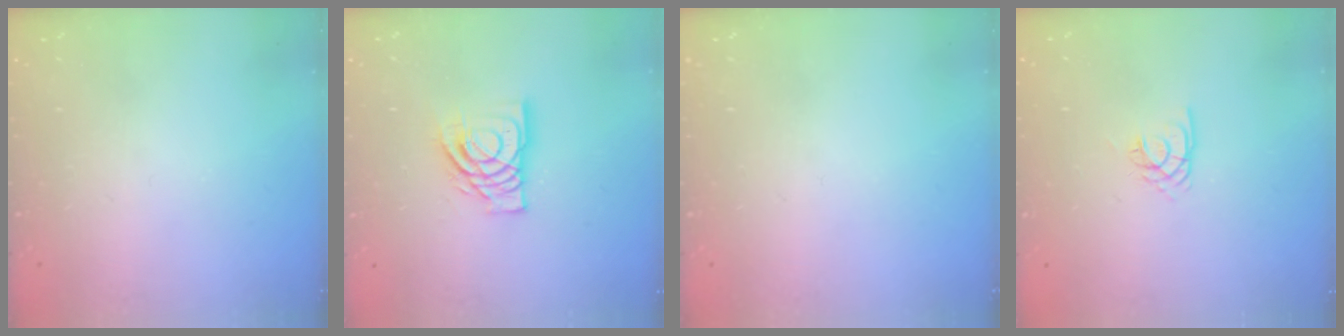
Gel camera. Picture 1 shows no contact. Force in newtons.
{"total": 12.6, "press": 12.6, "slide": 1.6}
{"total": 0.0}
{"total": 2.1, "press": 2.1, "slide": 0.4}